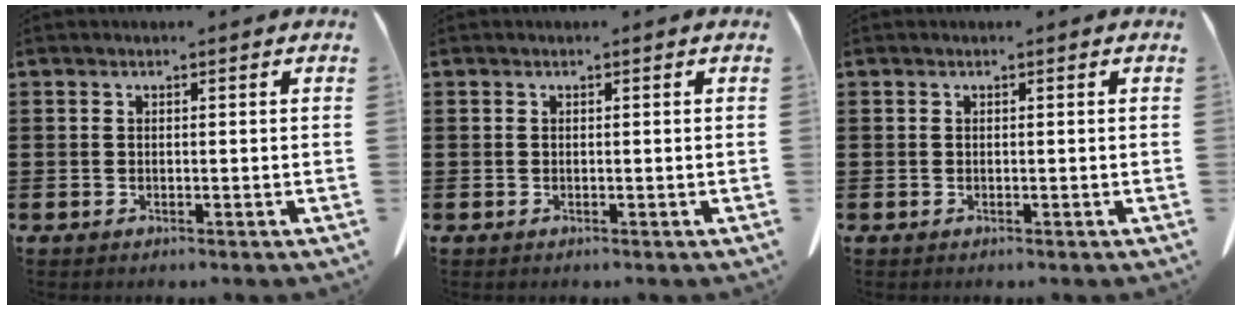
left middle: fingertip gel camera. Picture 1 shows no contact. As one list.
[{"total": 0.0}, {"total": 0.0}]